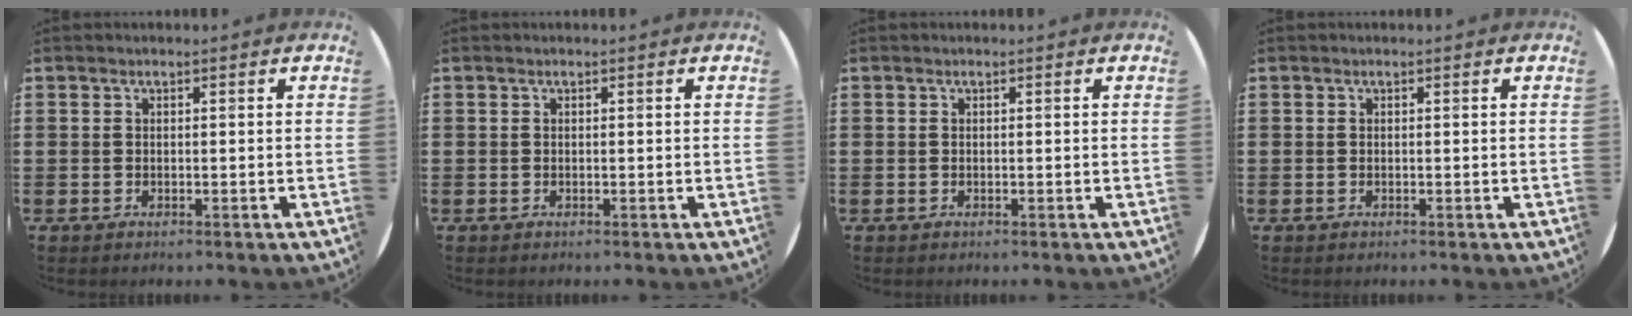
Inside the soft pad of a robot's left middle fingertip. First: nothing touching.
{"total": 0.0}
{"total": 0.0}
{"total": 0.0}